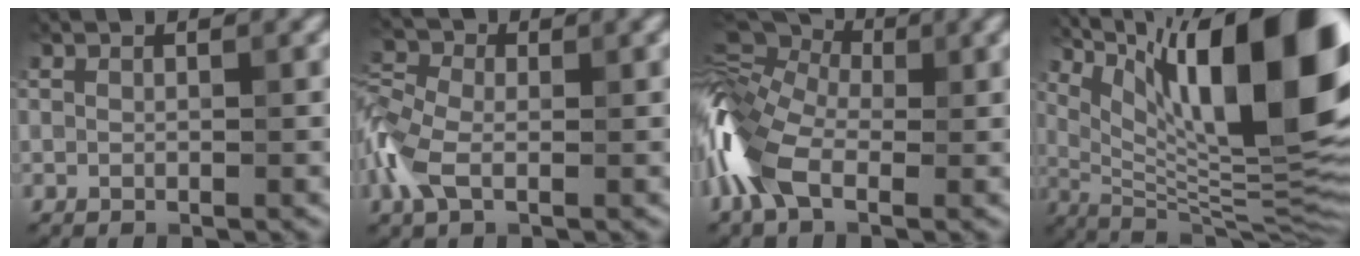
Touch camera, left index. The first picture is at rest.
{"total": 4.5, "force": [-1.5, 2.8, 3.2], "torque": [-0.083, 0.010, -0.048]}
{"total": 8.7, "force": [-2.2, 5.1, 6.7], "torque": [-0.163, 0.010, -0.065]}
{"total": 17.4, "force": [7.9, 5.0, 14.6], "torque": [-0.199, 0.026, 0.132]}